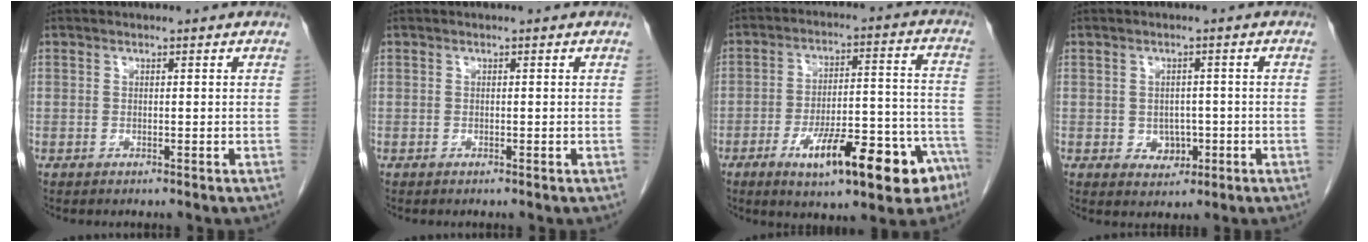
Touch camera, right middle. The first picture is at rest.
{"total": 0.0}
{"total": 16.9, "force": [-9.5, 4.5, 13.3], "torque": [-0.152, 0.028, -0.132]}
{"total": 3.2, "force": [-0.8, 2.5, 1.8], "torque": [-0.020, 0.003, -0.002]}